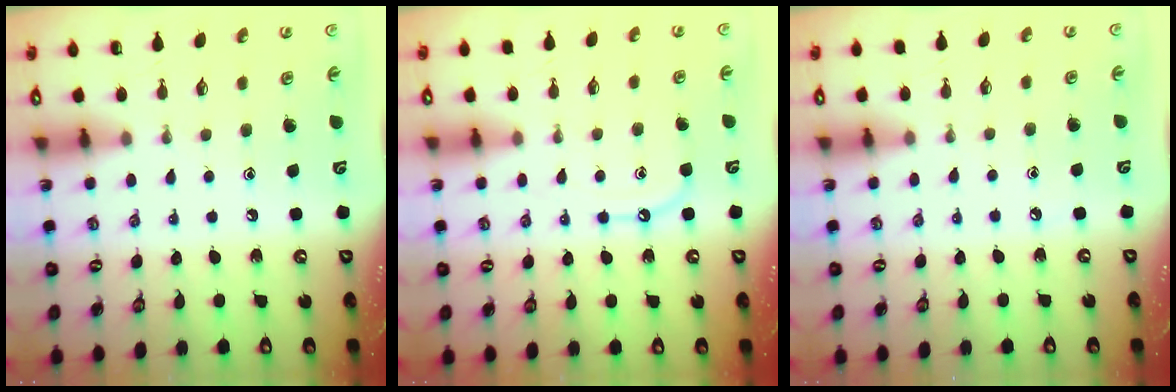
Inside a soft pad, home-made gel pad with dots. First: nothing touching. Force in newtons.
{"total": 8.2, "press": 8.1, "slide": 0.9}
{"total": 2.3, "press": 2.3, "slide": 0.4}